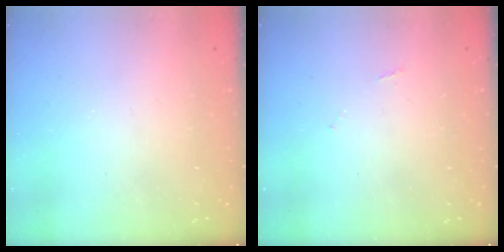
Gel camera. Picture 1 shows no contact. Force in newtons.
{"total": 4.0, "press": 4.0, "slide": 0.6}